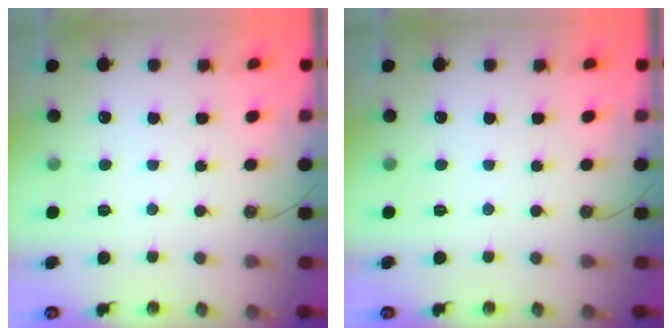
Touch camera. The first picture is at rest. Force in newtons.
{"total": 0.0}